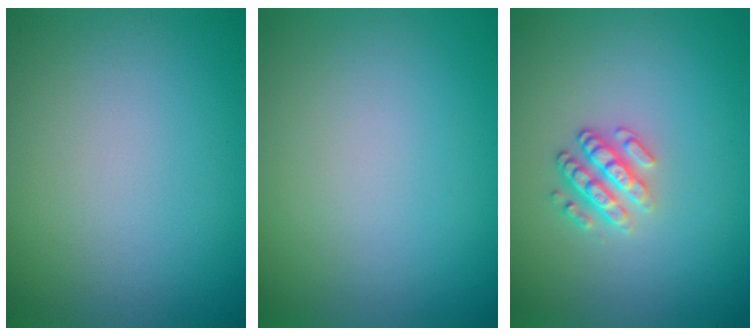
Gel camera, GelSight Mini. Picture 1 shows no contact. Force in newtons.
{"total": 0.0}
{"total": 2.5, "press": 2.3, "slide": 0.9}